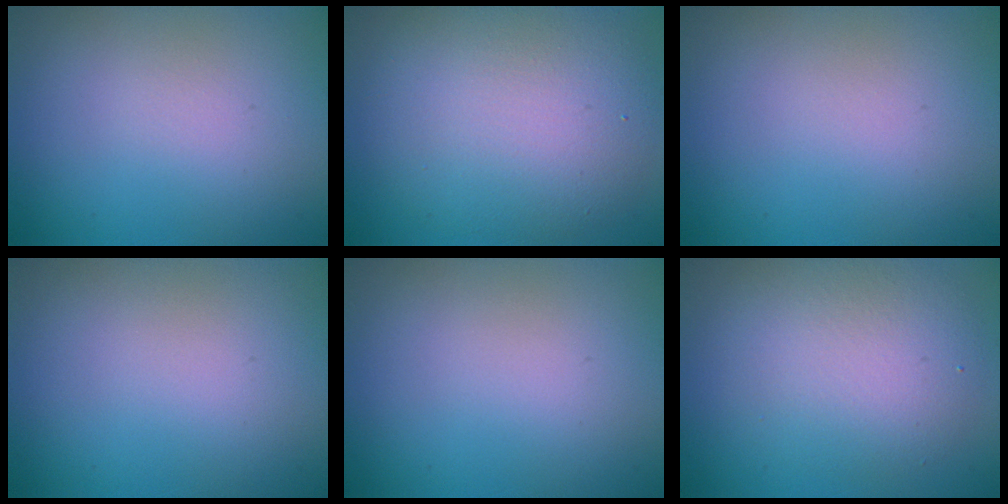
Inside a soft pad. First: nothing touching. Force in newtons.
{"total": 8.3, "press": 8.2, "slide": 0.6}
{"total": 0.0}
{"total": 0.0}
{"total": 0.0}
{"total": 5.1, "press": 5.1, "slide": 0.2}